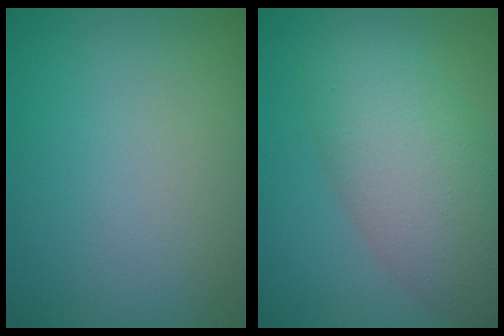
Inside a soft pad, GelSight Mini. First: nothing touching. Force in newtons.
{"total": 7.4, "press": 7.4, "slide": 0.3}